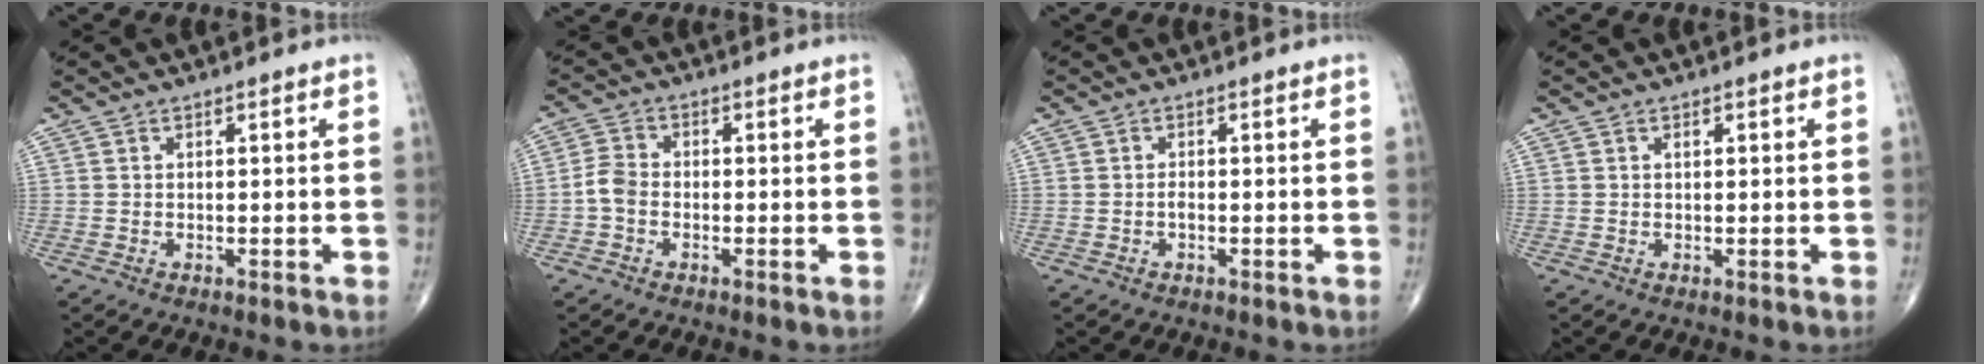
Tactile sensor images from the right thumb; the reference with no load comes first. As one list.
[{"total": 3.6, "force": [-1.2, 2.5, 2.3], "torque": [-0.047, 0.011, -0.031]}, {"total": 0.7, "force": [-0.3, 0.3, 0.6], "torque": [-0.013, 0.000, -0.006]}, {"total": 0.8, "force": [0.3, 0.3, 0.6], "torque": [-0.010, -0.001, 0.006]}]